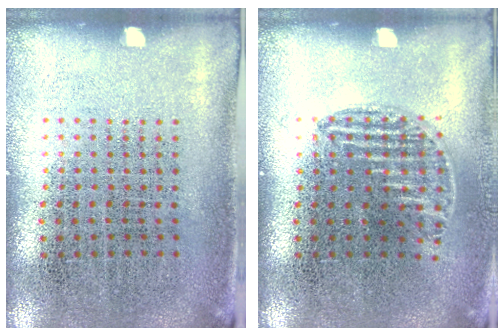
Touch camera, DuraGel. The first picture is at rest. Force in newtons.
{"total": 1.0, "press": 0.8, "slide": 0.6}